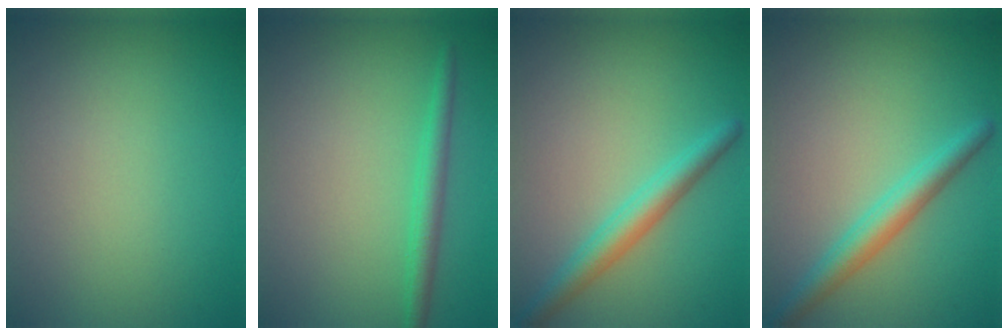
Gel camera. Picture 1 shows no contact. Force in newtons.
{"total": 2.0, "press": 2.0, "slide": 0.2}
{"total": 3.1, "press": 3.1, "slide": 0.1}
{"total": 3.1, "press": 3.1, "slide": 0.1}